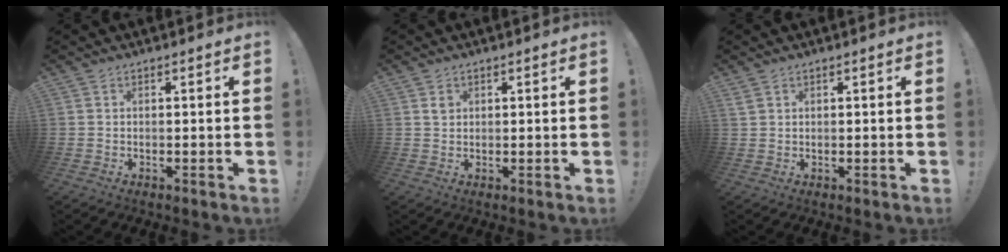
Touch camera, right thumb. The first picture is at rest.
{"total": 1.5, "force": [0.9, 1.2, 0.4], "torque": [0.007, -0.007, 0.014]}
{"total": 1.6, "force": [1.0, 0.9, 0.8], "torque": [-0.016, 0.003, 0.020]}